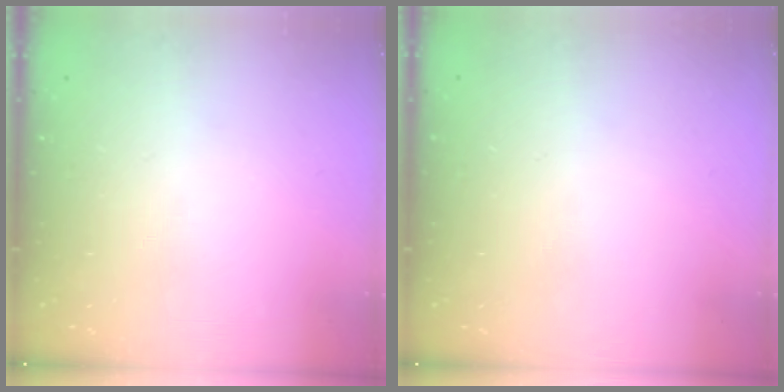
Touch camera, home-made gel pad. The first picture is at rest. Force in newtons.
{"total": 0.6, "press": 0.6, "slide": 0.2}